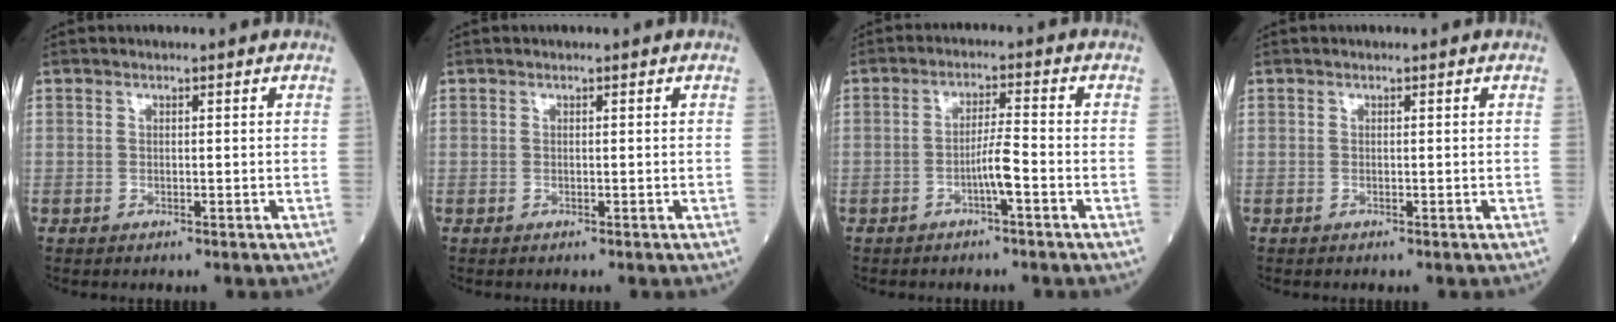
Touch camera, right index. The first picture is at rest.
{"total": 0.0}
{"total": 3.7, "force": [-1.7, -0.1, 3.3], "torque": [-0.058, 0.004, -0.032]}
{"total": 0.0}